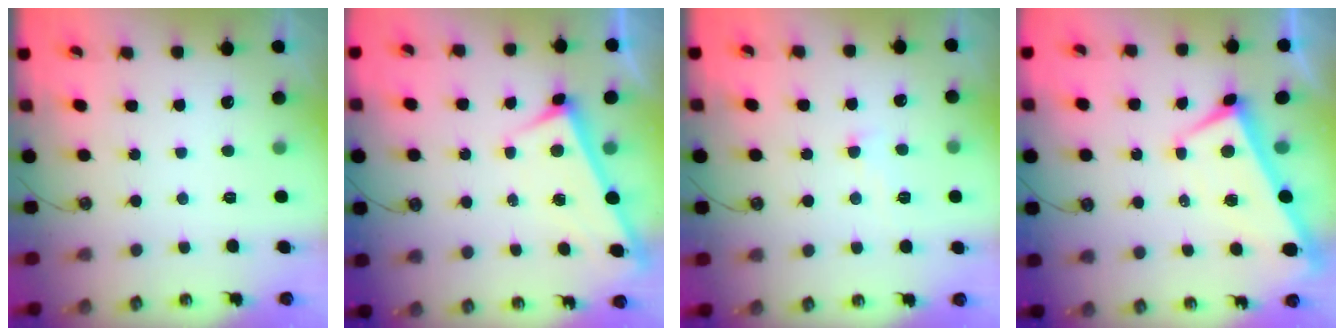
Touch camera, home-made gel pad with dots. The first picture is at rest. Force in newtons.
{"total": 3.4, "press": 3.4, "slide": 0.2}
{"total": 3.2, "press": 3.2, "slide": 0.5}
{"total": 2.6, "press": 2.5, "slide": 0.6}